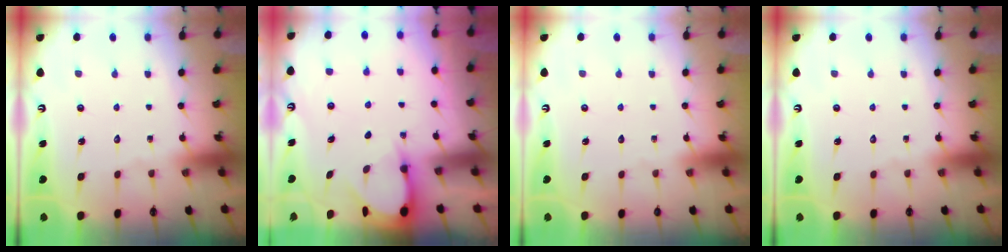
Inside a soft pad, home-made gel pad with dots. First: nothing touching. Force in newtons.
{"total": 3.3, "press": 3.3, "slide": 0.4}
{"total": 0.0}
{"total": 0.0}